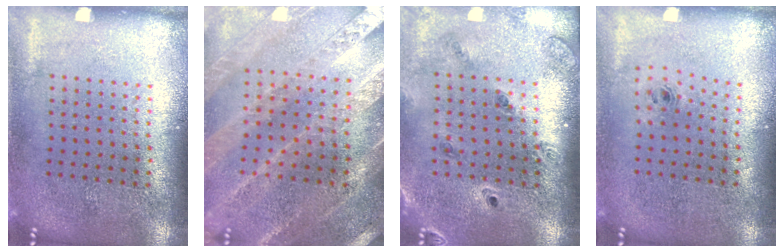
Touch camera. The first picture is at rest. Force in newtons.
{"total": 1.3, "press": 1.3, "slide": 0.2}
{"total": 1.3, "press": 1.3, "slide": 0.2}
{"total": 0.6, "press": 0.3, "slide": 0.6}